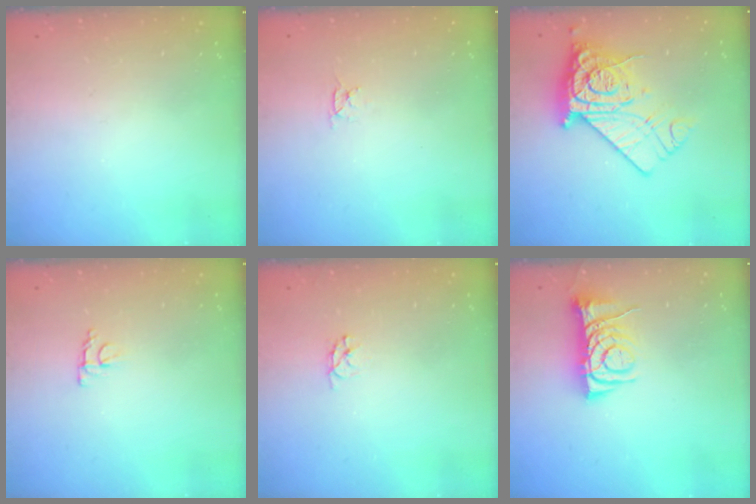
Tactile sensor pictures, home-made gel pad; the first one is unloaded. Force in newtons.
{"total": 2.8, "press": 2.8, "slide": 0.3}
{"total": 12.2, "press": 12.1, "slide": 1.4}
{"total": 4.1, "press": 4.0, "slide": 0.7}
{"total": 2.9, "press": 2.9, "slide": 0.3}
{"total": 7.8, "press": 7.7, "slide": 1.0}